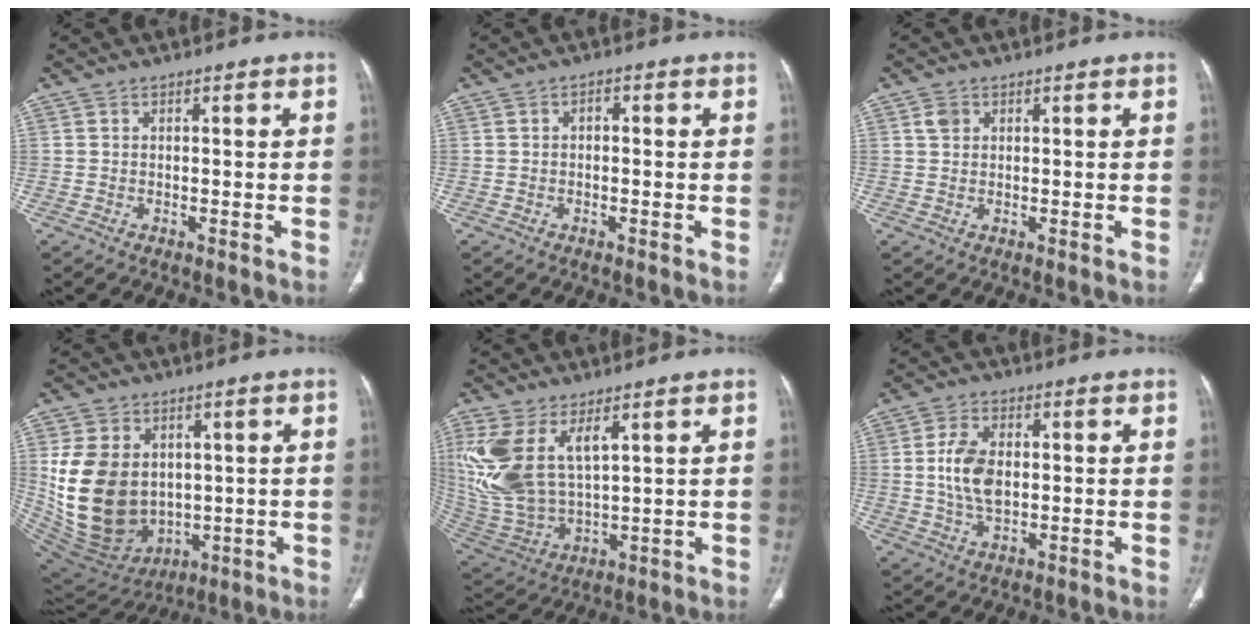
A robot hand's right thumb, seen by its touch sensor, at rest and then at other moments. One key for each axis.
{"total": 1.4, "fx": 0.1, "fy": 0.9, "fz": 1.0, "tx": -0.013, "ty": 0.006, "tz": -0.003}
{"total": 2.0, "fx": 0.9, "fy": 1.5, "fz": 0.9, "tx": -0.011, "ty": 0.001, "tz": 0.017}
{"total": 19.4, "fx": 1.5, "fy": 14.9, "fz": 12.5, "tx": -0.214, "ty": -0.015, "tz": 0.063}
{"total": 16.6, "fx": 6.3, "fy": 8.5, "fz": 12.7, "tx": -0.273, "ty": -0.018, "tz": 0.146}
{"total": 8.2, "fx": 0.4, "fy": 5.0, "fz": 6.6, "tx": -0.125, "ty": -0.001, "tz": 0.010}